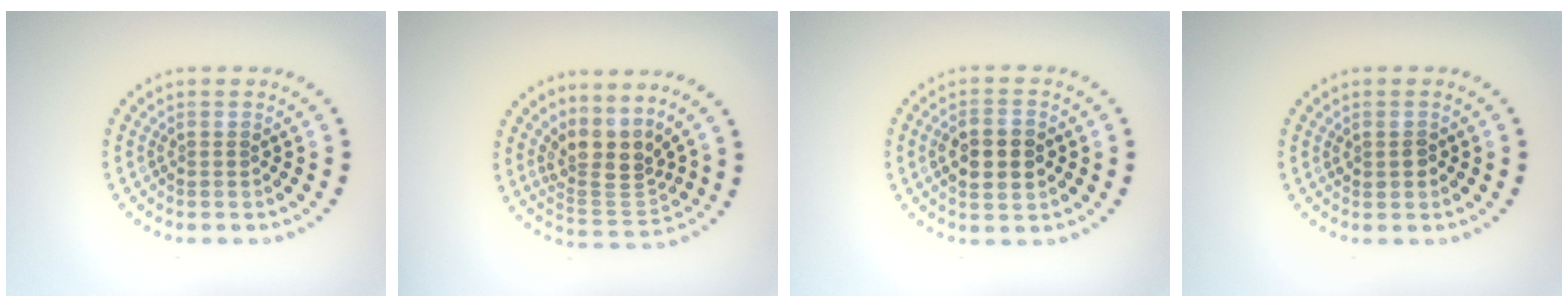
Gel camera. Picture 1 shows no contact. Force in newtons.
{"total": 3.9, "press": 2.8, "slide": 2.6}
{"total": 3.7, "press": 3.7, "slide": 0.1}
{"total": 1.3, "press": 1.3, "slide": 0.1}